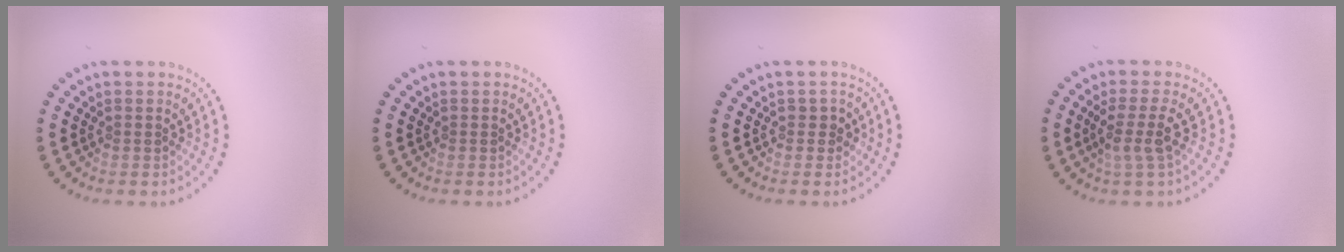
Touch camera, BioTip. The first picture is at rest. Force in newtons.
{"total": 0.0}
{"total": 1.1, "press": 1.0, "slide": 0.4}
{"total": 2.5, "press": 2.0, "slide": 1.5}